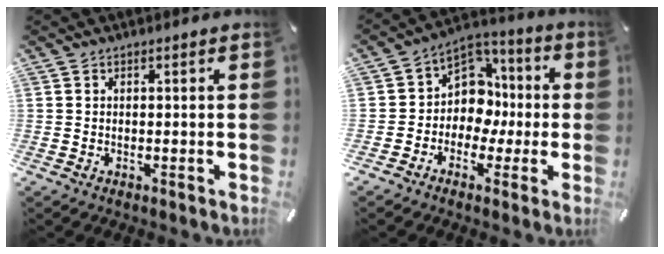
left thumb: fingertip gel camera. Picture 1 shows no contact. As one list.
[{"total": 11.0, "force": [-1.4, 9.9, 4.6], "torque": [-0.075, 0.005, -0.019]}]